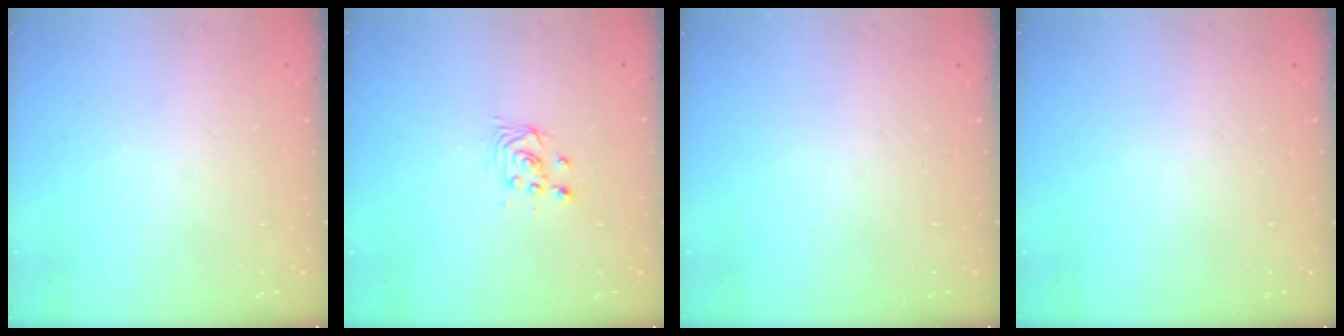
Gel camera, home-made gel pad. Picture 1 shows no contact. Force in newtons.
{"total": 2.7, "press": 2.7, "slide": 0.1}
{"total": 0.0}
{"total": 0.0}